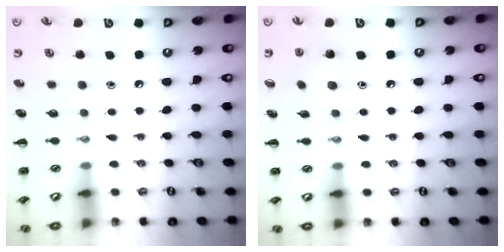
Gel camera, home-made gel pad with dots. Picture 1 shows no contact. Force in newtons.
{"total": 4.3, "press": 4.2, "slide": 1.2}